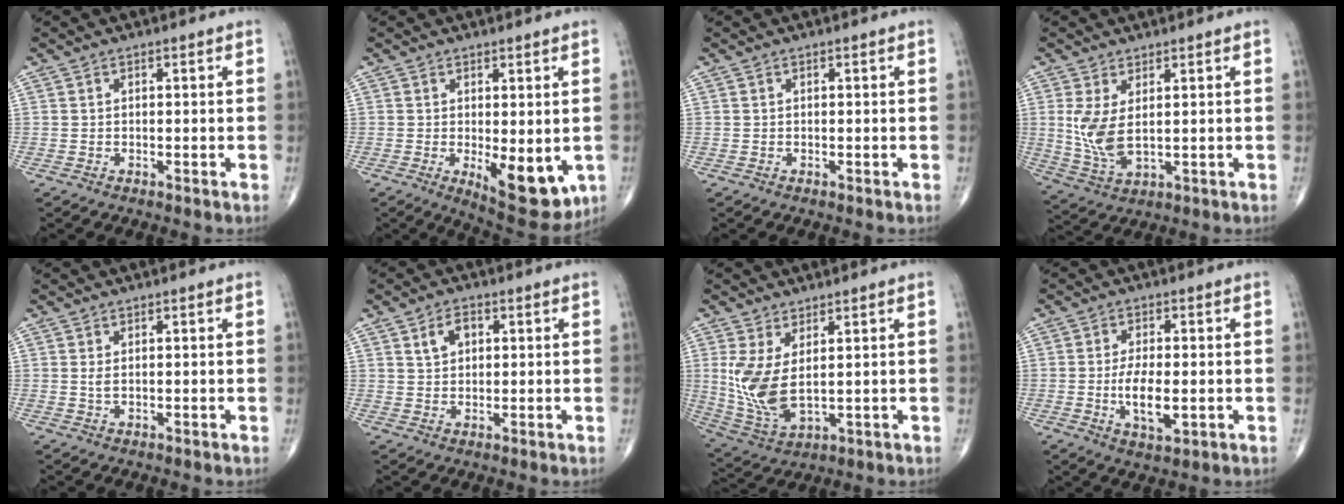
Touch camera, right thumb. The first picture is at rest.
{"total": 10.6, "force": [-2.1, 4.4, 9.4], "torque": [-0.109, -0.024, -0.016]}
{"total": 0.0}
{"total": 7.5, "force": [1.3, 3.6, 6.5], "torque": [-0.143, -0.014, 0.040]}
{"total": 1.1, "force": [0.2, 0.5, 0.9], "torque": [-0.020, 0.000, 0.008]}
{"total": 4.1, "force": [1.5, 2.8, 2.6], "torque": [-0.033, 0.000, 0.028]}
{"total": 10.0, "force": [1.7, 4.7, 8.7], "torque": [-0.188, -0.020, 0.051]}
{"total": 7.2, "force": [-1.2, 3.0, 6.5], "torque": [-0.117, -0.010, -0.018]}